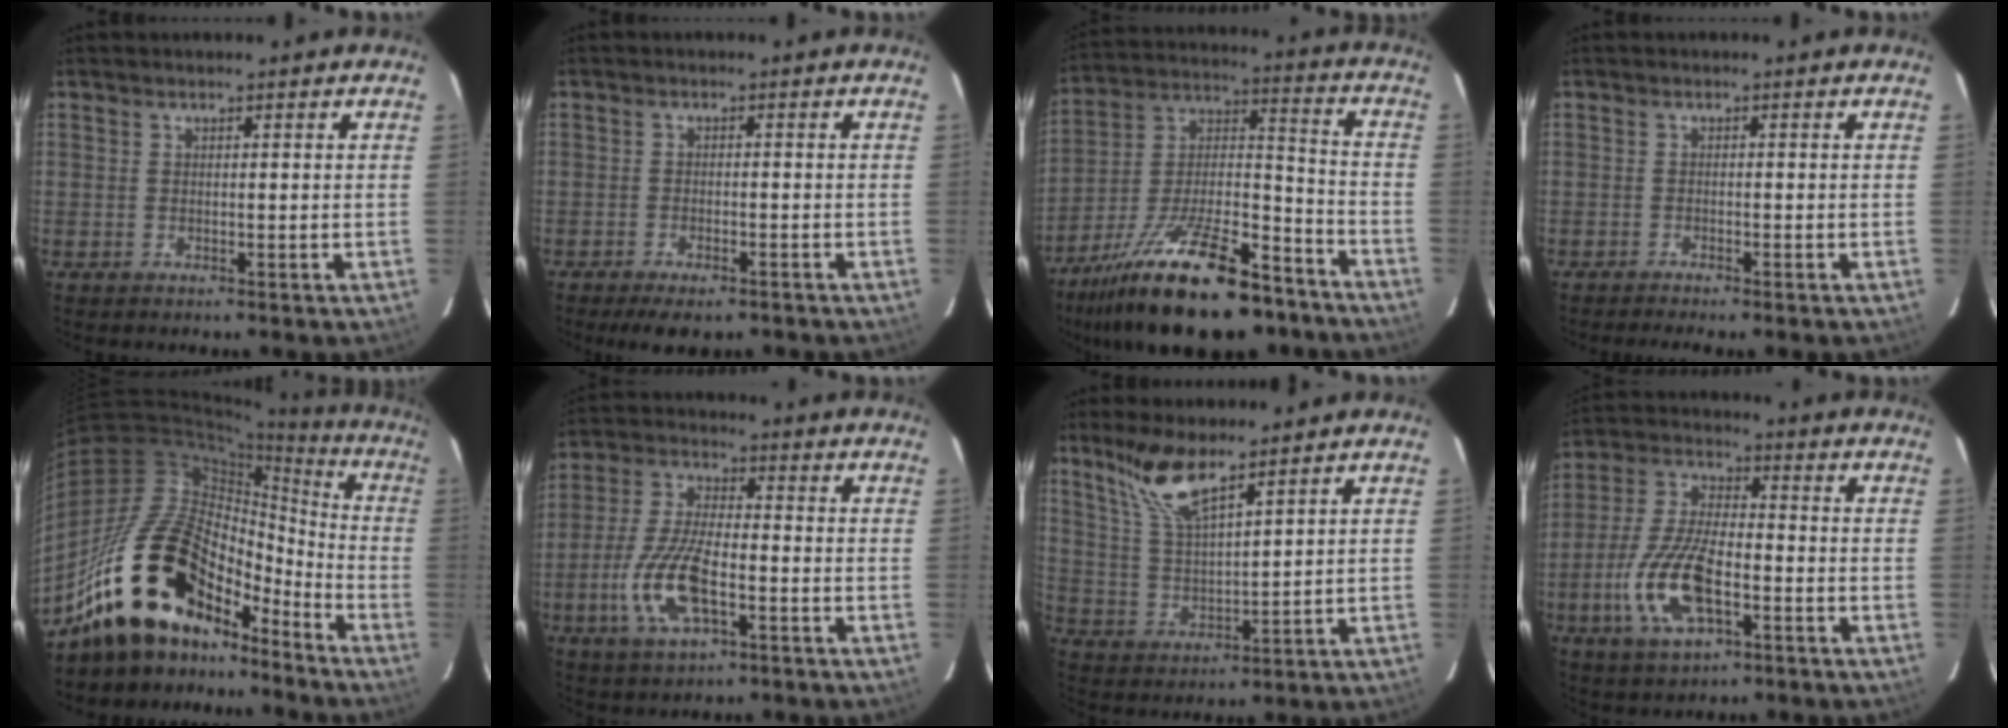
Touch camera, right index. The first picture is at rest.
{"total": 6.9, "force": [-5.3, 2.4, 3.8], "torque": [-0.088, -0.019, -0.081]}
{"total": 26.4, "force": [-18.4, 9.1, 16.6], "torque": [-0.302, -0.010, -0.285]}
{"total": 2.8, "force": [-2.4, -0.1, 1.3], "torque": [-0.034, -0.007, -0.038]}
{"total": 23.6, "force": [-16.9, 12.2, 11.1], "torque": [-0.210, 0.024, -0.285]}
{"total": 12.6, "force": [-4.3, 4.8, 10.8], "torque": [-0.233, -0.005, -0.082]}
{"total": 9.3, "force": [6.8, 1.7, 6.1], "torque": [-0.122, 0.004, 0.147]}
{"total": 14.2, "force": [-4.9, 5.8, 12.0], "torque": [-0.260, -0.005, -0.091]}